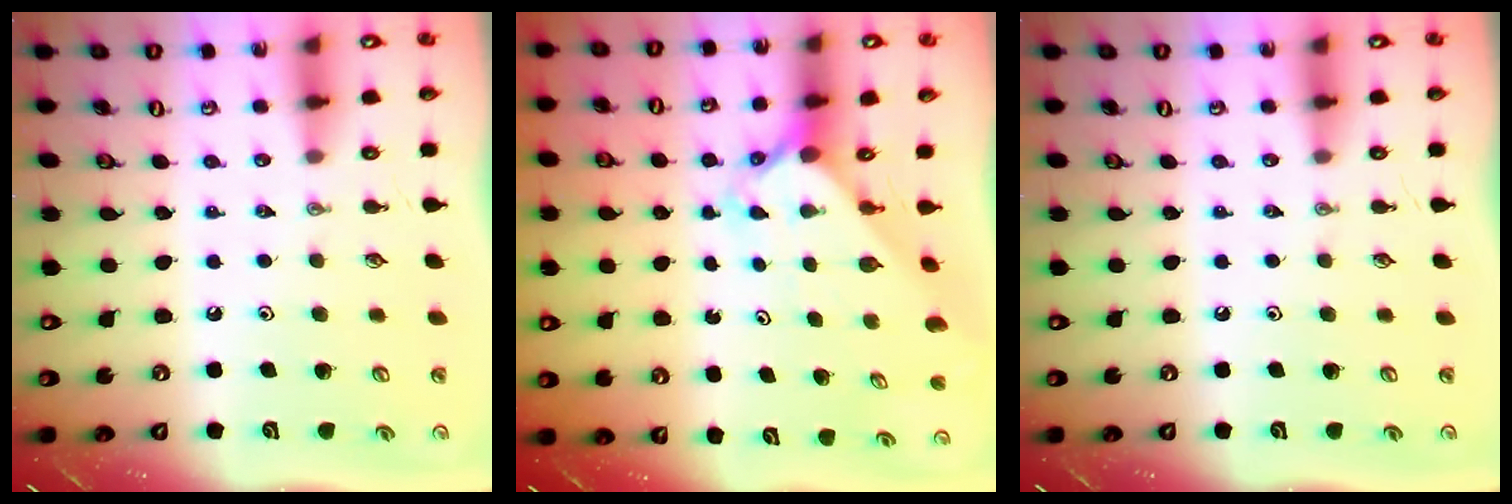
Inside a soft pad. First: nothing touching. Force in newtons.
{"total": 2.4, "press": 2.4, "slide": 0.3}
{"total": 0.0}